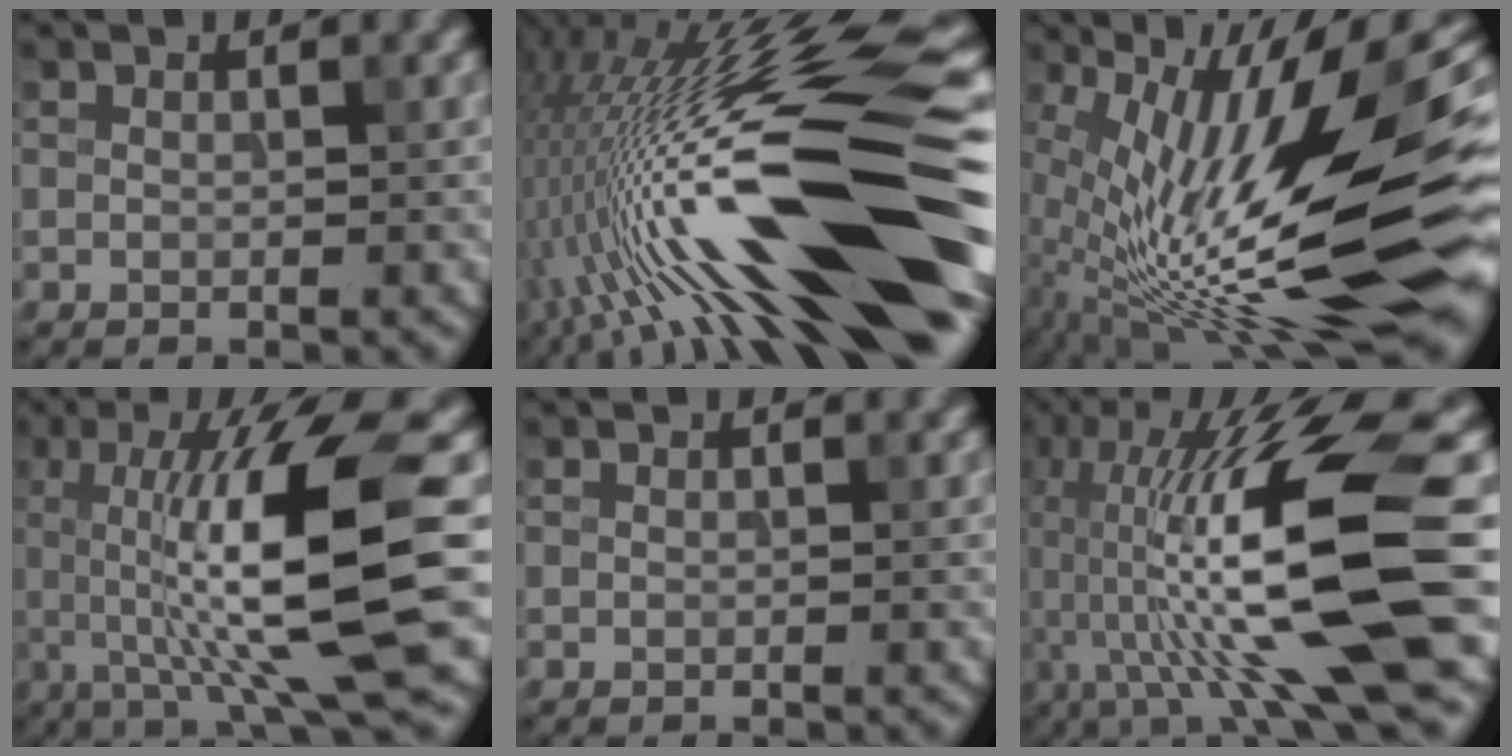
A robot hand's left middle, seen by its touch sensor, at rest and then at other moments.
{"total": 18.8, "force": [-4.0, 3.6, 18.0], "torque": [-0.309, 0.033, -0.082]}
{"total": 18.2, "force": [-2.7, 5.7, 17.0], "torque": [-0.303, 0.016, -0.057]}
{"total": 12.7, "force": [0.3, 2.6, 12.4], "torque": [-0.195, 0.000, 0.007]}
{"total": 0.0}
{"total": 14.7, "force": [-1.4, 2.6, 14.4], "torque": [-0.265, 0.014, -0.016]}